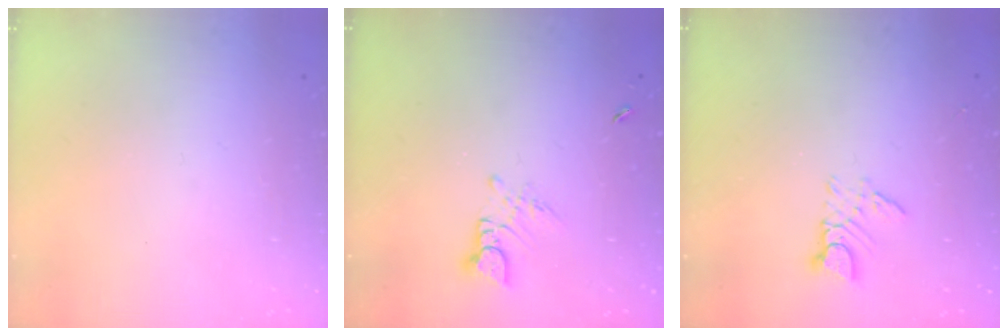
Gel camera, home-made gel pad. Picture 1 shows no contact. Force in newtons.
{"total": 3.0, "press": 2.9, "slide": 0.3}
{"total": 4.7, "press": 4.6, "slide": 0.2}